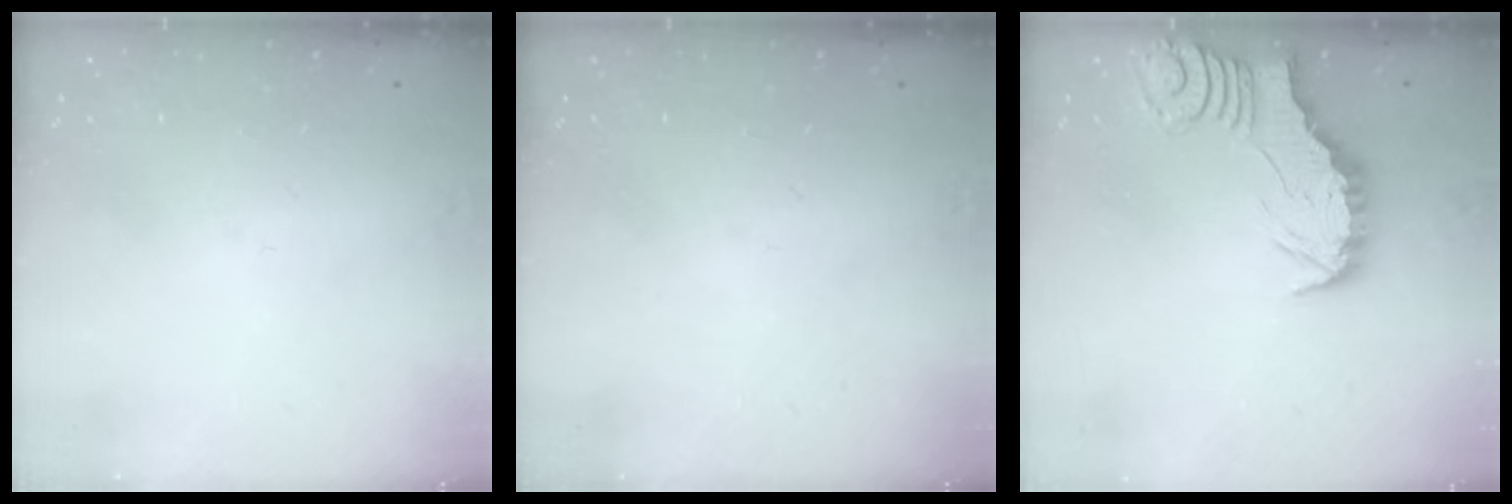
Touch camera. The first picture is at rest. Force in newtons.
{"total": 0.0}
{"total": 2.5, "press": 2.5, "slide": 0.2}